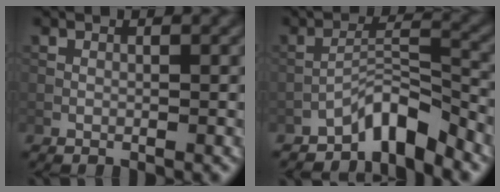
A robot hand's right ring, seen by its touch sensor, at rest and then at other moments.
{"total": 4.4, "force": [-3.6, 1.0, 2.3], "torque": [-0.028, 0.016, -0.070]}